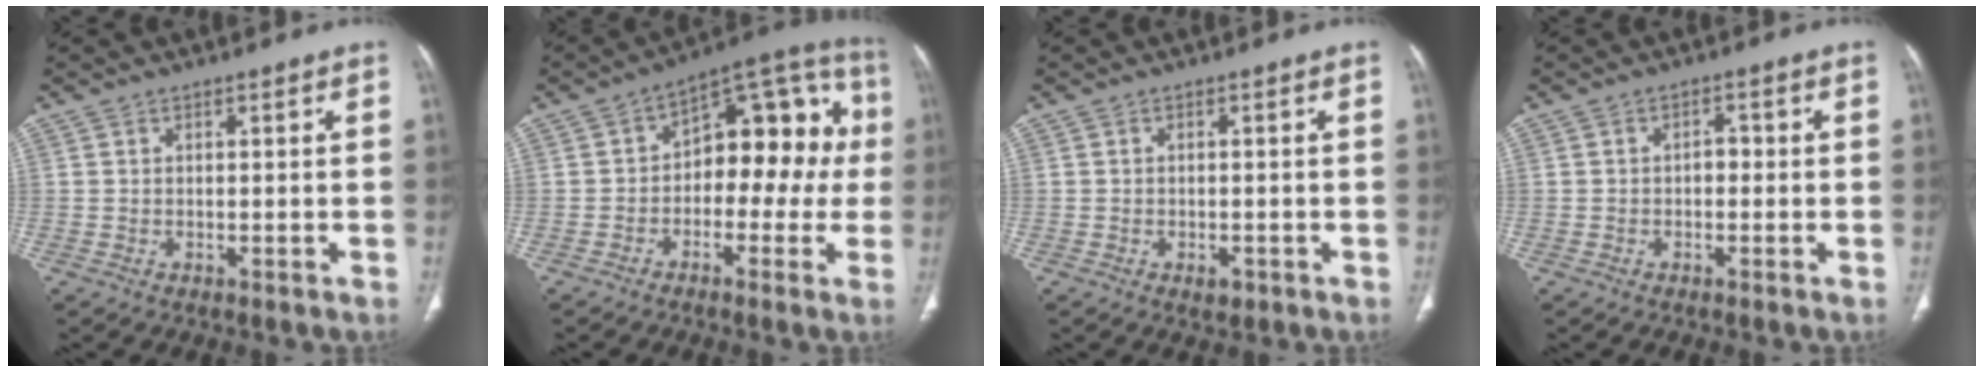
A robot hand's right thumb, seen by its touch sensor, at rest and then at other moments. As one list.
[{"total": 16.1, "force": [-0.4, 9.6, 13.0], "torque": [-0.111, 0.058, -0.020]}, {"total": 2.1, "force": [-1.0, 1.2, 1.4], "torque": [-0.016, 0.002, -0.010]}, {"total": 2.0, "force": [-0.4, 1.4, 1.4], "torque": [-0.011, 0.009, -0.011]}]